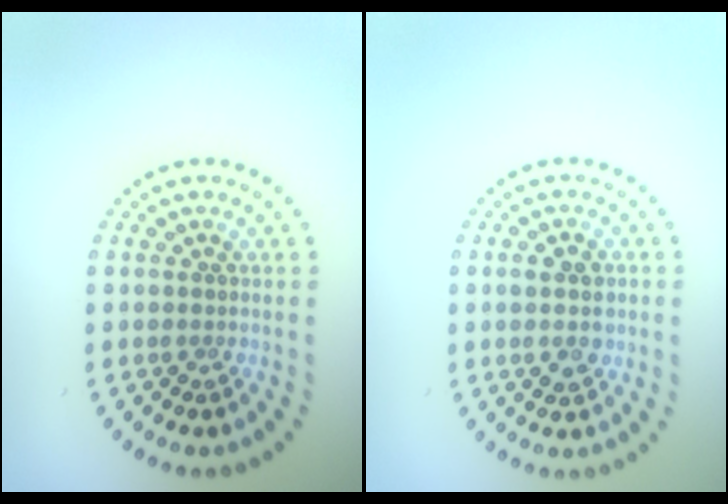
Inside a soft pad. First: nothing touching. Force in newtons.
{"total": 2.8, "press": 2.8, "slide": 0.1}